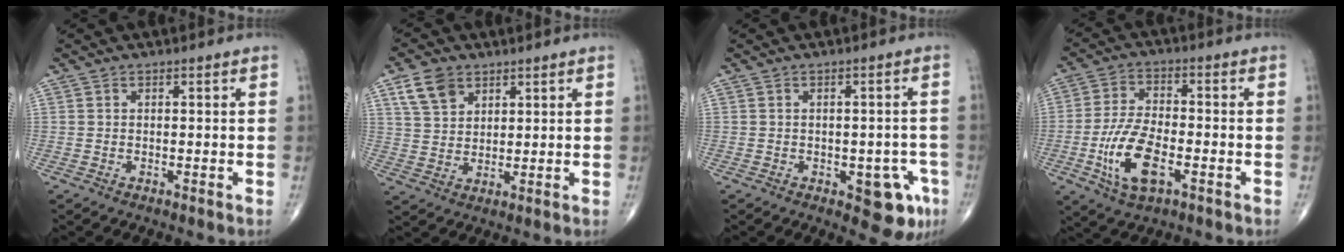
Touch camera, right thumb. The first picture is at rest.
{"total": 6.9, "force": [3.8, 4.6, 3.4], "torque": [-0.050, -0.012, 0.076]}
{"total": 6.7, "force": [-3.3, 3.1, 4.9], "torque": [-0.030, 0.019, -0.038]}
{"total": 11.5, "force": [-3.9, 5.2, 9.5], "torque": [-0.190, 0.012, -0.073]}